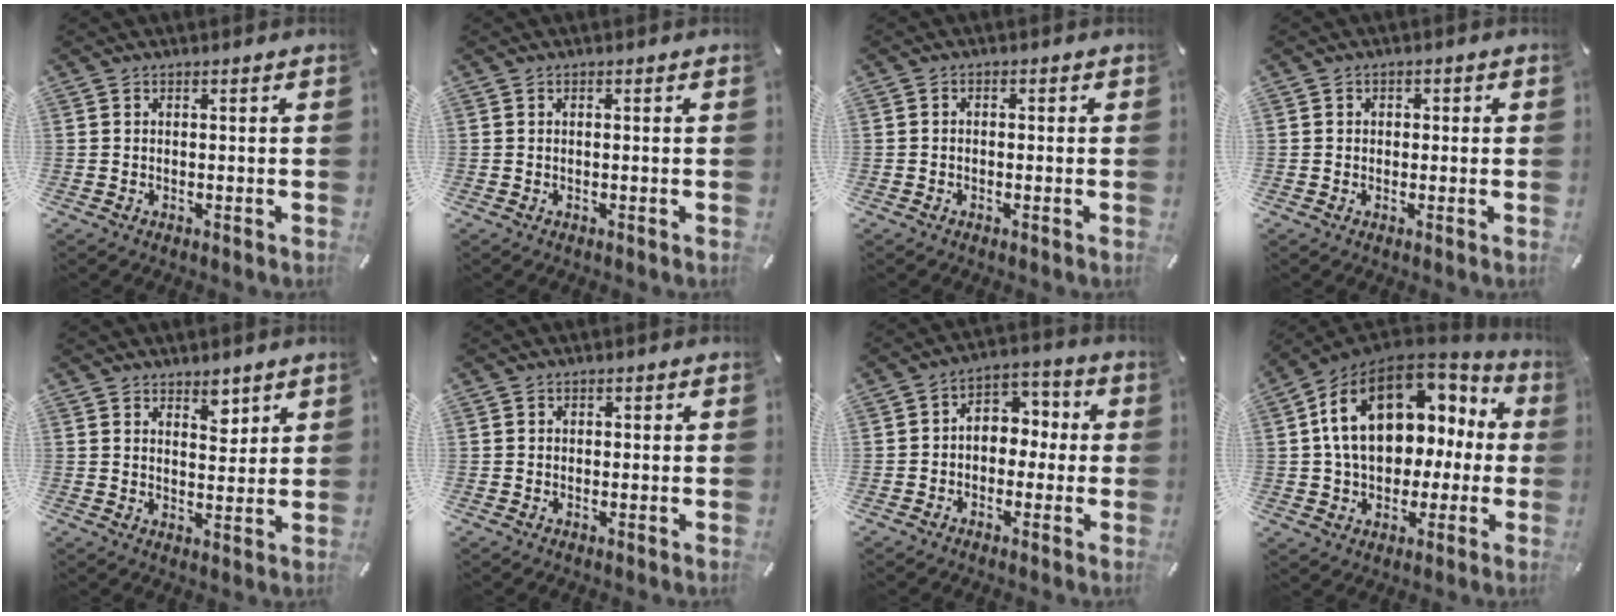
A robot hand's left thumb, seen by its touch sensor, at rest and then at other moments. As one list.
[{"total": 0.0}, {"total": 1.4, "force": [-0.9, 1.0, 0.5], "torque": [-0.008, 0.007, -0.021]}, {"total": 2.0, "force": [-0.6, 1.8, 0.3], "torque": [0.001, 0.005, -0.018]}, {"total": 4.7, "force": [3.5, 2.7, 1.7], "torque": [-0.002, -0.024, 0.057]}, {"total": 1.1, "force": [-0.2, 1.0, 0.1], "torque": [-0.002, 0.005, -0.008]}, {"total": 5.8, "force": [-1.4, 5.1, 2.4], "torque": [-0.032, 0.014, -0.032]}, {"total": 19.2, "force": [4.4, 13.8, 12.5], "torque": [-0.221, -0.009, 0.079]}]